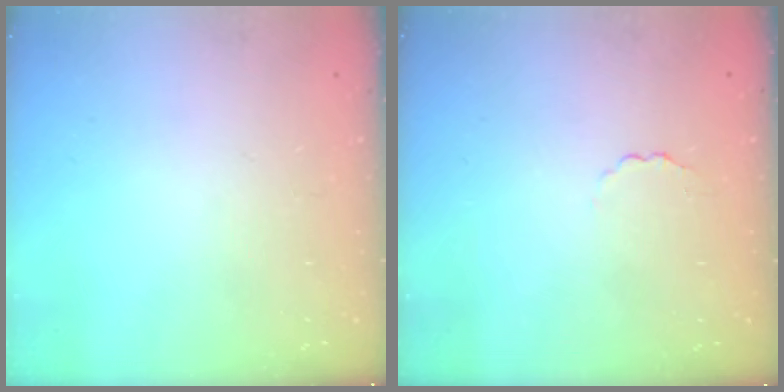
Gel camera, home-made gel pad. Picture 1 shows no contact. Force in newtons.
{"total": 1.7, "press": 1.6, "slide": 0.5}